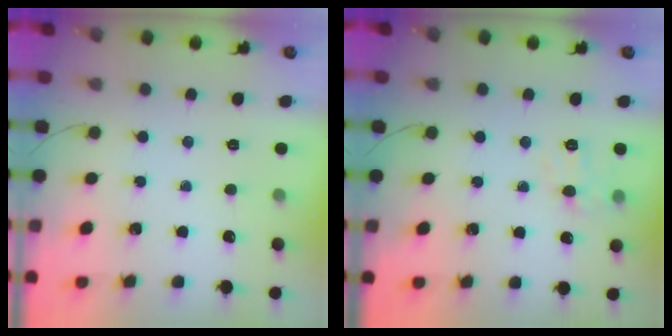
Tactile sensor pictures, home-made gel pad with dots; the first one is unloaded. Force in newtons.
{"total": 7.7, "press": 7.5, "slide": 1.4}